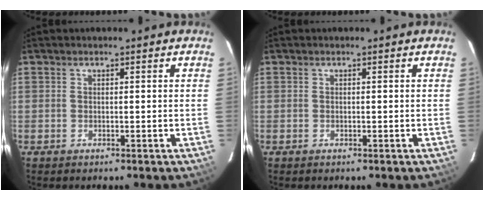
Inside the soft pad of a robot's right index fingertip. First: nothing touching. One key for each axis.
{"total": 0.0}